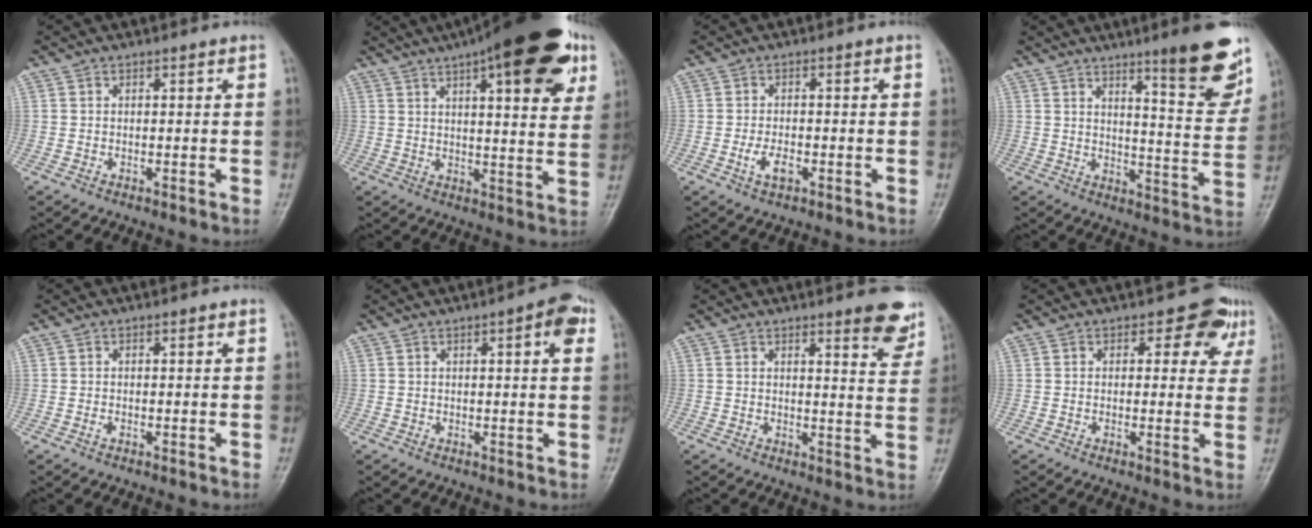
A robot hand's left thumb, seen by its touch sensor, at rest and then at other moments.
{"total": 23.3, "force": [11.9, 7.2, 18.7], "torque": [-0.242, -0.007, 0.161]}
{"total": 3.9, "force": [-1.5, 1.9, 3.0], "torque": [-0.058, 0.008, -0.026]}
{"total": 14.2, "force": [9.0, 2.2, 10.8], "torque": [-0.115, -0.063, 0.130]}
{"total": 1.3, "force": [-0.1, 0.6, 1.1], "torque": [-0.014, 0.009, -0.001]}
{"total": 5.6, "force": [2.2, 1.3, 5.0], "torque": [-0.056, 0.003, 0.021]}
{"total": 7.1, "force": [4.8, 1.7, 4.9], "torque": [-0.038, -0.031, 0.055]}
{"total": 6.2, "force": [3.1, 3.9, 3.6], "torque": [0.000, -0.010, 0.025]}